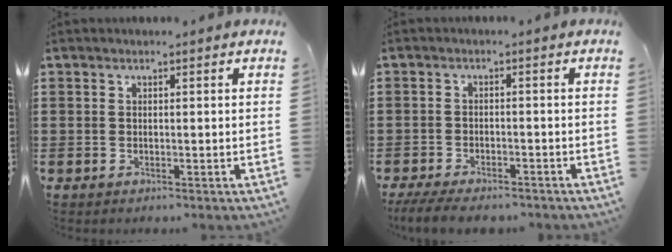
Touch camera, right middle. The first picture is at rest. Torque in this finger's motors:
{"motor_torque": [0.27, -0.09, 0.14, 0.14]}